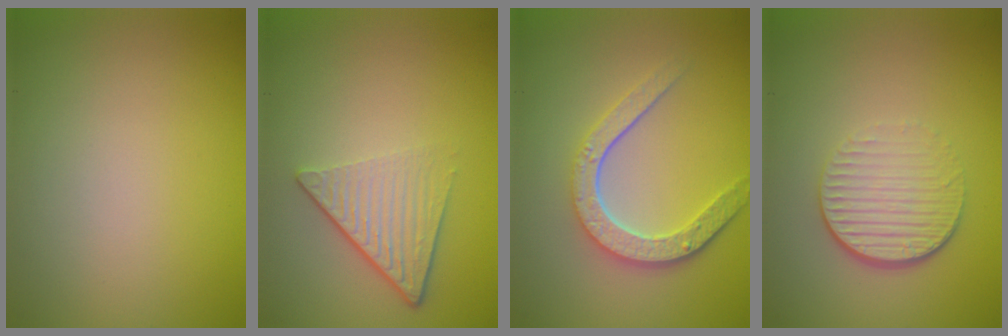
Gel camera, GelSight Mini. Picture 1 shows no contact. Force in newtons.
{"total": 4.6, "press": 2.8, "slide": 3.7}
{"total": 4.7, "press": 3.6, "slide": 3.0}
{"total": 4.3, "press": 2.7, "slide": 3.4}